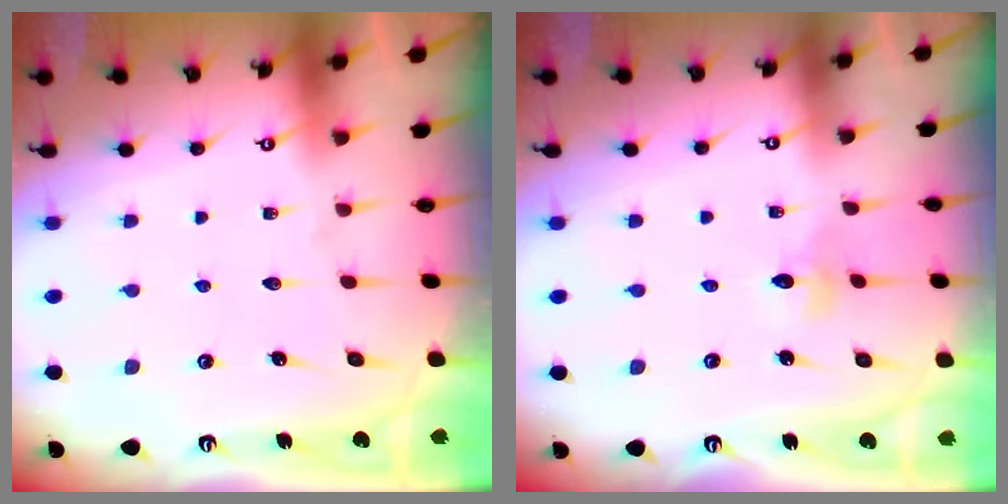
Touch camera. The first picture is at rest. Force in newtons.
{"total": 2.8, "press": 2.7, "slide": 0.3}